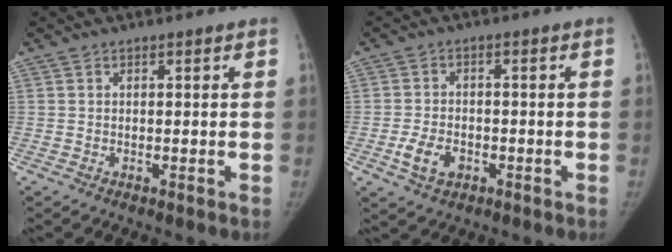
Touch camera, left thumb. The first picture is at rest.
{"total": 5.6, "force": [-2.2, 3.8, 3.5], "torque": [-0.063, 0.008, -0.036]}